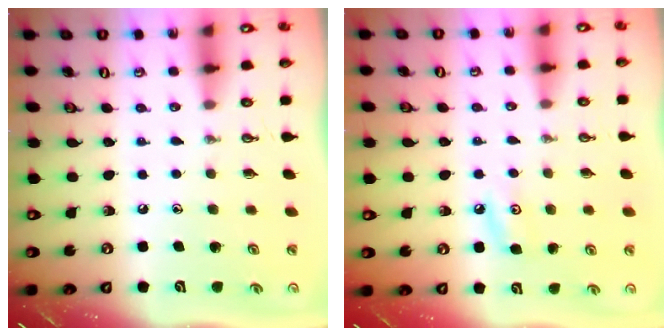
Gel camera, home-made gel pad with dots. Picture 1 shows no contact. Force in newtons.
{"total": 5.1, "press": 5.1, "slide": 0.5}